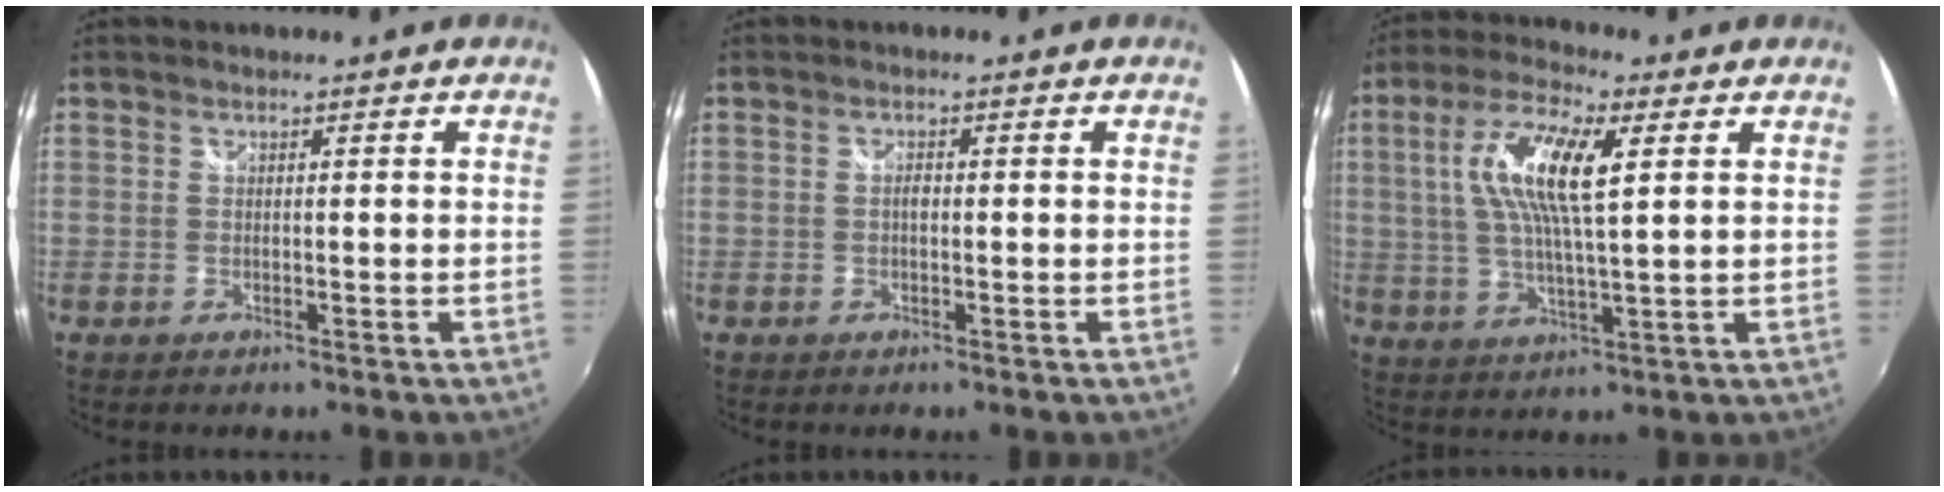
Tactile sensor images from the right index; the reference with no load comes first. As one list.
[{"total": 1.0, "force": [-0.1, 0.5, 0.9], "torque": [-0.017, 0.003, -0.004]}, {"total": 12.5, "force": [3.3, 3.0, 11.7], "torque": [-0.223, 0.010, 0.059]}]